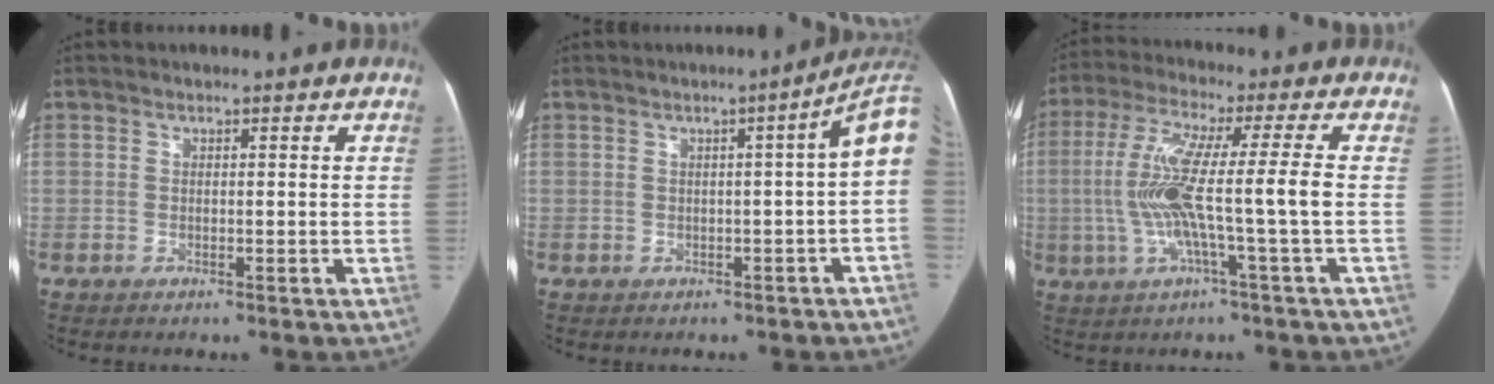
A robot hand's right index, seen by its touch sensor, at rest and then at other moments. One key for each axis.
{"total": 6.8, "fx": 1.1, "fy": 0.0, "fz": 6.7, "tx": -0.068, "ty": 0.021, "tz": 0.002}
{"total": 11.9, "fx": -1.3, "fy": -1.1, "fz": 11.8, "tx": -0.235, "ty": 0.010, "tz": -0.029}